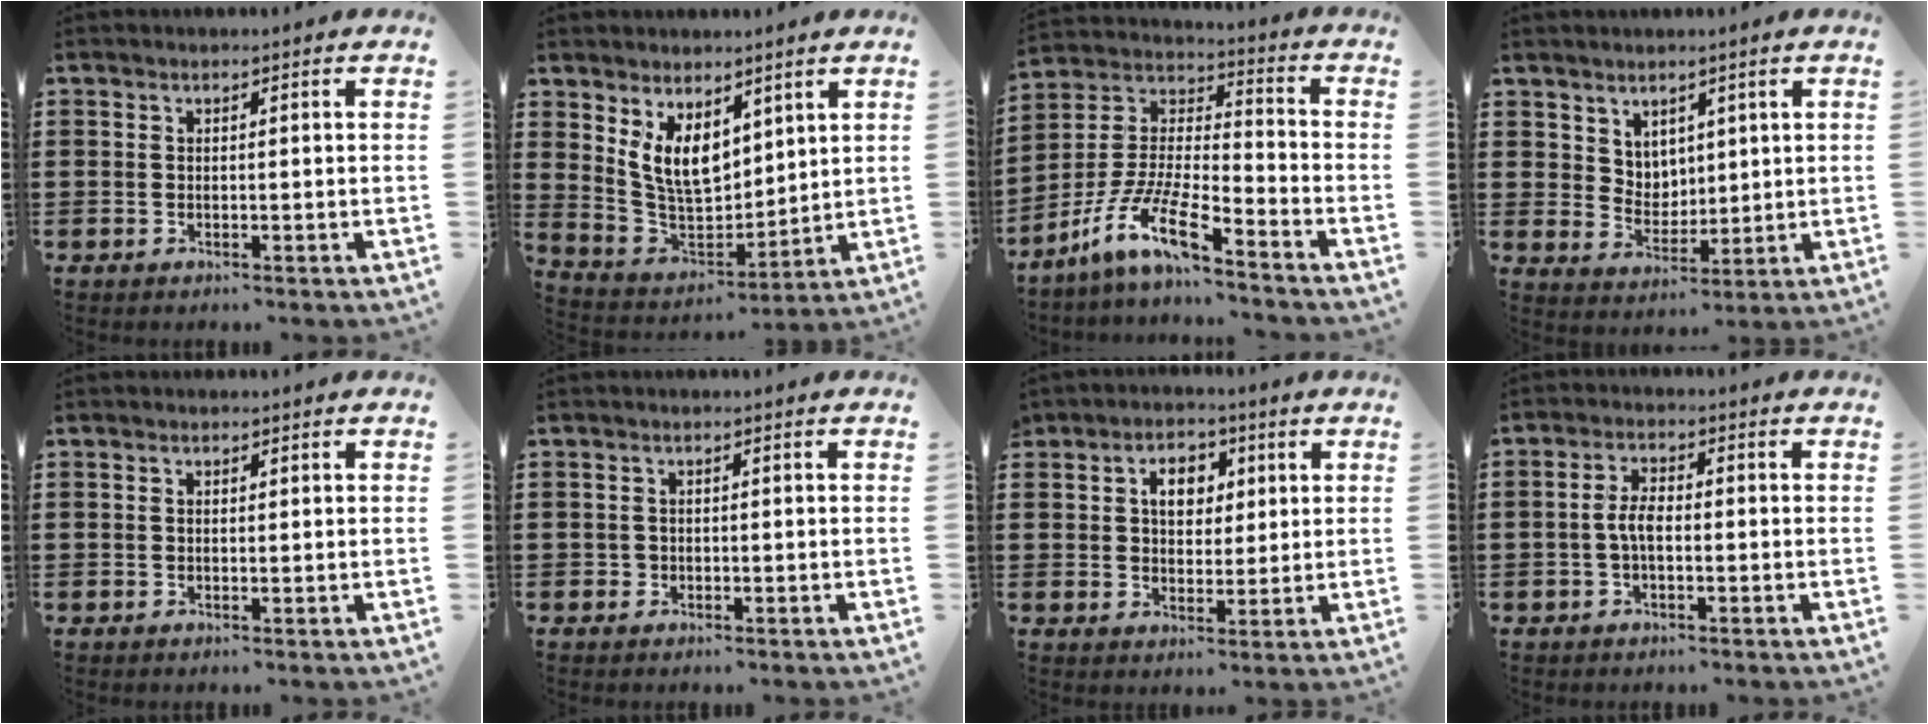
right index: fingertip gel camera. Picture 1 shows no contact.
{"total": 8.4, "force": [3.7, 4.5, 6.0], "torque": [-0.145, -0.008, 0.067]}
{"total": 10.5, "force": [-7.8, 1.8, 6.8], "torque": [-0.167, -0.012, -0.162]}
{"total": 4.7, "force": [3.3, 3.3, 0.5], "torque": [-0.027, 0.002, 0.064]}
{"total": 0.5, "force": [0.4, 0.3, 0.1], "torque": [-0.003, 0.003, 0.008]}
{"total": 0.8, "force": [-0.2, 0.8, 0.2], "torque": [-0.006, 0.005, -0.005]}
{"total": 5.3, "force": [2.0, 4.0, 2.9], "torque": [-0.057, 0.012, 0.030]}
{"total": 3.5, "force": [-0.6, 1.5, 3.1], "torque": [-0.073, 0.000, -0.017]}